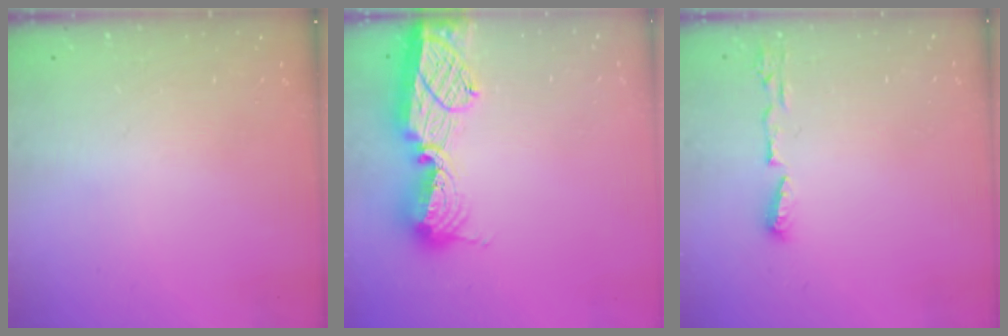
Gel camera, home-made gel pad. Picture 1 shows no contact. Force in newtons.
{"total": 15.2, "press": 15.1, "slide": 1.3}
{"total": 6.0, "press": 5.8, "slide": 1.2}